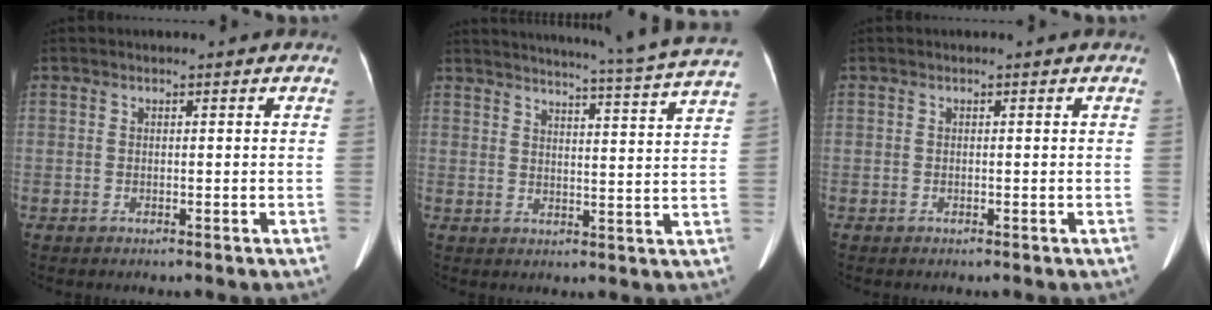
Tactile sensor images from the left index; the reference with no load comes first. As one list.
[{"total": 20.2, "force": [18.5, -2.2, 7.8], "torque": [-0.131, -0.062, 0.223]}, {"total": 0.0}]